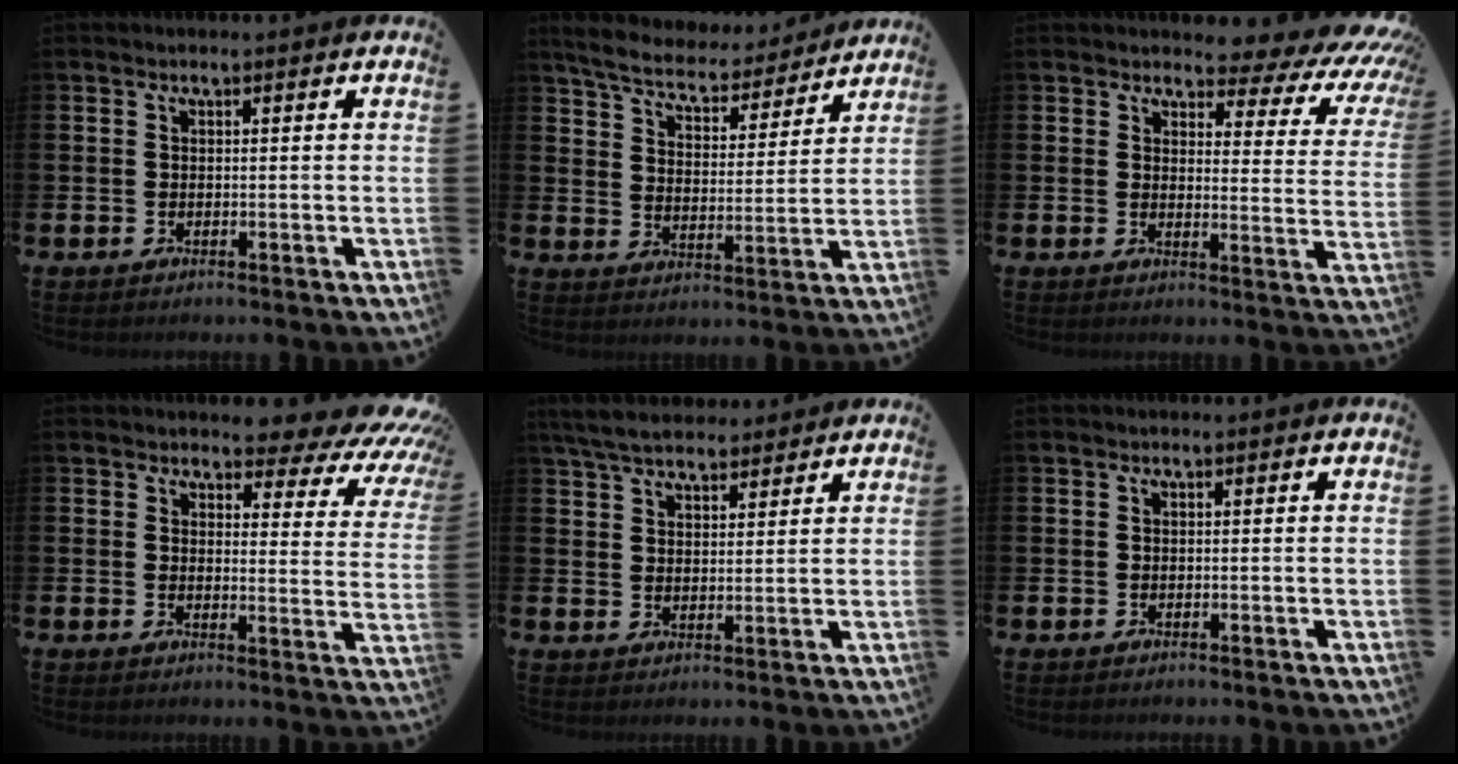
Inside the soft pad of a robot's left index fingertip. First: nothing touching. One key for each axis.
{"total": 6.6, "fx": 6.3, "fy": 1.4, "fz": 1.4, "tx": -0.063, "ty": -0.045, "tz": 0.109}
{"total": 4.4, "fx": 3.5, "fy": 2.0, "fz": 1.7, "tx": -0.024, "ty": -0.040, "tz": 0.049}
{"total": 5.0, "fx": 4.4, "fy": 1.9, "fz": 1.6, "tx": -0.027, "ty": -0.042, "tz": 0.067}
{"total": 5.6, "fx": 5.2, "fy": 1.4, "fz": 1.2, "tx": -0.046, "ty": -0.012, "tz": 0.098}
{"total": 0.0}